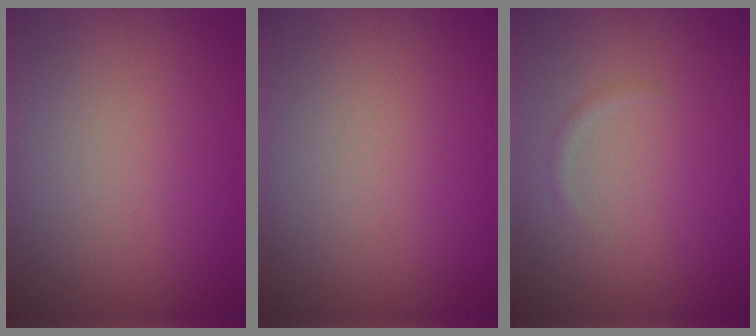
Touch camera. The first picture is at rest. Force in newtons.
{"total": 0.0}
{"total": 0.7, "press": 0.7, "slide": 0.0}